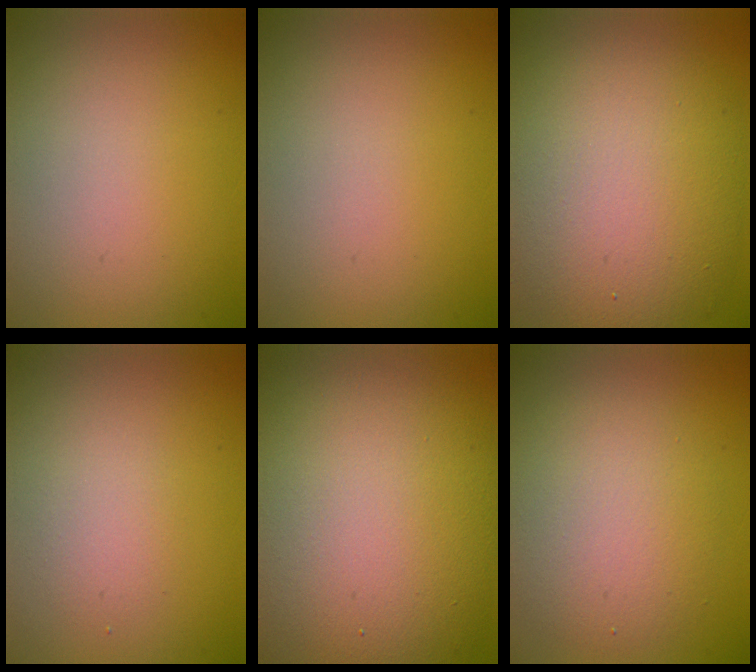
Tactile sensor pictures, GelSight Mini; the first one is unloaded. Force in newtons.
{"total": 0.0}
{"total": 10.8, "press": 10.7, "slide": 0.8}
{"total": 1.5, "press": 1.5, "slide": 0.2}
{"total": 14.2, "press": 14.2, "slide": 0.7}
{"total": 4.6, "press": 4.6, "slide": 0.4}